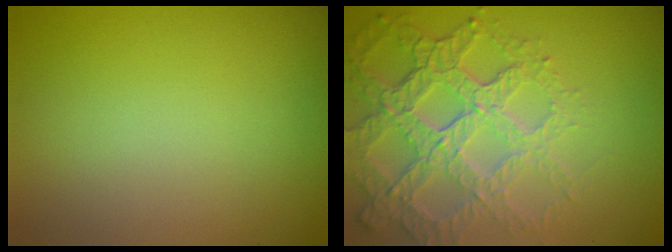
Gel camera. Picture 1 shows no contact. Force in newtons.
{"total": 7.6, "press": 5.3, "slide": 5.4}